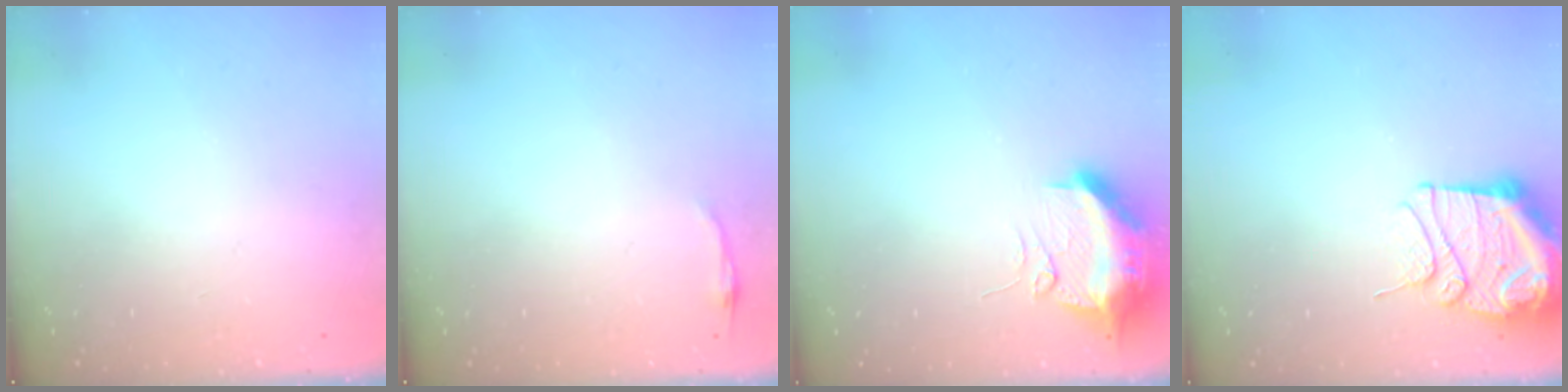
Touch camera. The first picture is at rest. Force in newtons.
{"total": 2.8, "press": 2.8, "slide": 0.6}
{"total": 11.6, "press": 11.5, "slide": 1.3}
{"total": 13.1, "press": 13.1, "slide": 1.5}